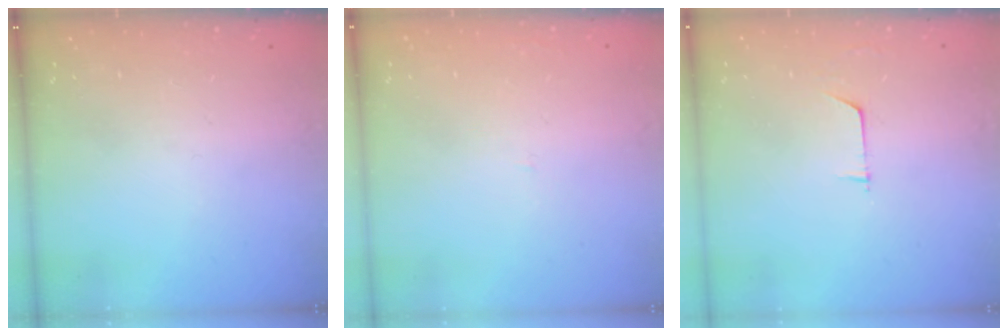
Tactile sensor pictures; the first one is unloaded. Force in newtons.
{"total": 0.9, "press": 0.9, "slide": 0.1}
{"total": 3.2, "press": 3.2, "slide": 0.3}